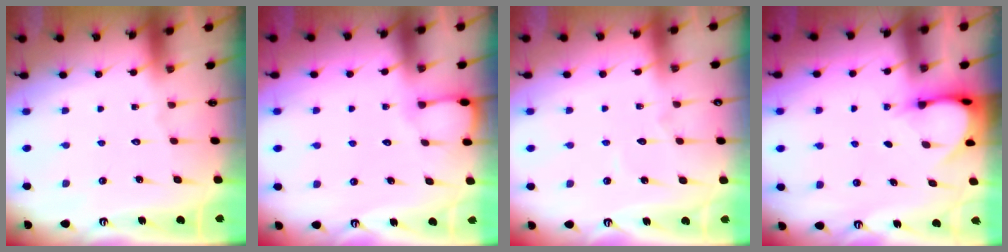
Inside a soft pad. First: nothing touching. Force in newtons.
{"total": 2.4, "press": 2.4, "slide": 0.3}
{"total": 3.5, "press": 3.5, "slide": 0.2}
{"total": 3.9, "press": 3.9, "slide": 0.3}